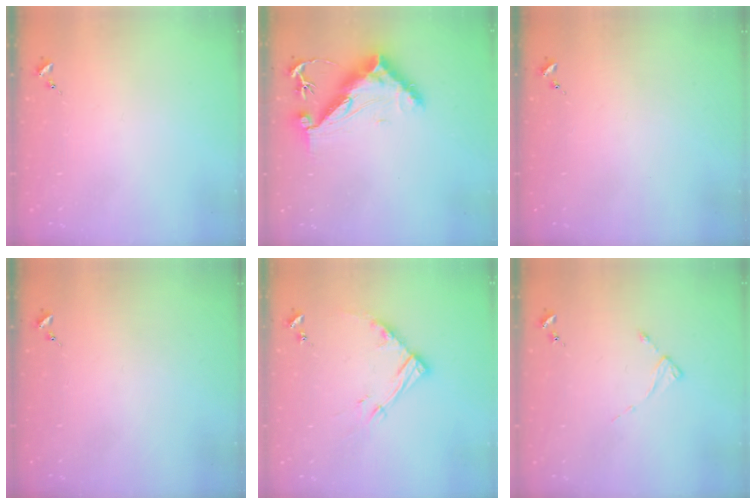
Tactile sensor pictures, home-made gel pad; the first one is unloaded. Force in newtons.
{"total": 14.3, "press": 14.3, "slide": 0.8}
{"total": 0.0}
{"total": 0.0}
{"total": 13.1, "press": 13.0, "slide": 1.3}
{"total": 1.9, "press": 1.8, "slide": 0.3}